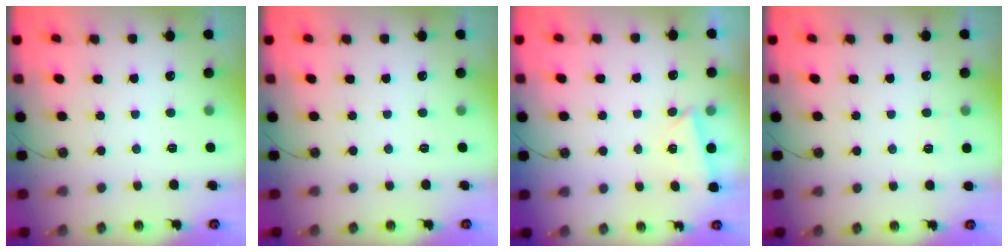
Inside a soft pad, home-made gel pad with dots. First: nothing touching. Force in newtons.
{"total": 0.0}
{"total": 2.6, "press": 2.6, "slide": 0.3}
{"total": 2.3, "press": 2.3, "slide": 0.4}